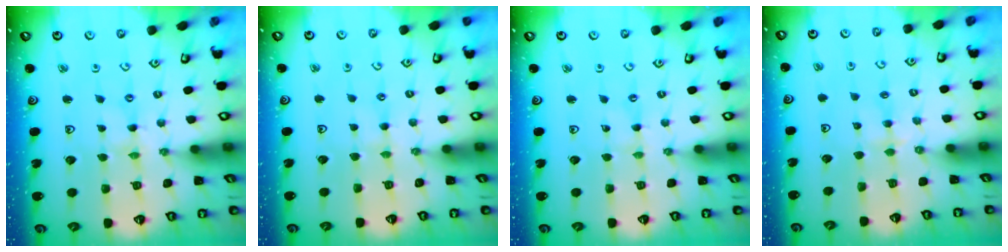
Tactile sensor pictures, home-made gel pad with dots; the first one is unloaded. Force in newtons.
{"total": 2.1, "press": 2.1, "slide": 0.4}
{"total": 0.0}
{"total": 2.8, "press": 2.8, "slide": 0.5}